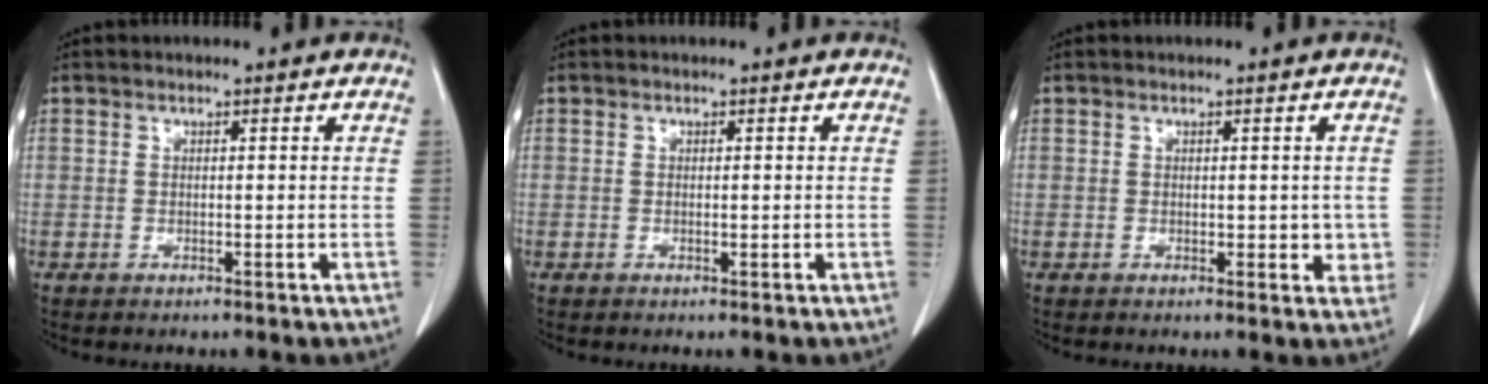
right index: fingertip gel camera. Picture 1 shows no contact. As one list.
[{"total": 0.8, "force": [-0.1, 0.4, 0.7], "torque": [-0.016, -0.002, -0.001]}, {"total": 4.0, "force": [-0.2, 2.5, 3.2], "torque": [-0.038, 0.009, 0.002]}]